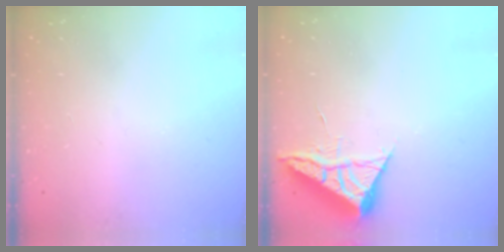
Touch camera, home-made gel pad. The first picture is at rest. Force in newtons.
{"total": 5.4, "press": 5.4, "slide": 0.8}